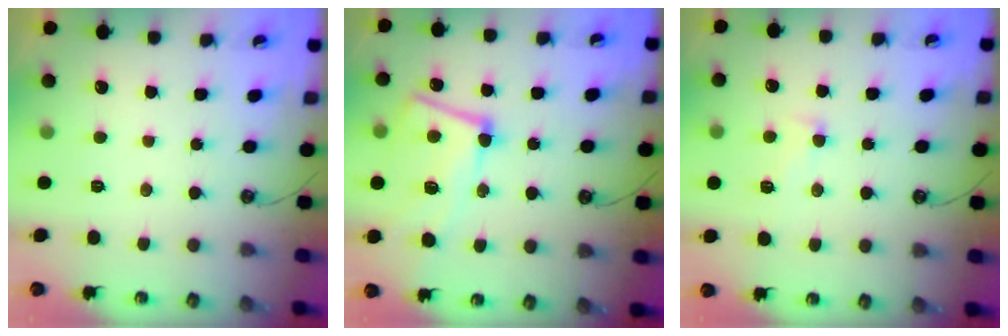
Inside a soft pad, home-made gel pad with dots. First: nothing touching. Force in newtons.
{"total": 12.2, "press": 12.1, "slide": 1.8}
{"total": 1.8, "press": 1.4, "slide": 1.1}